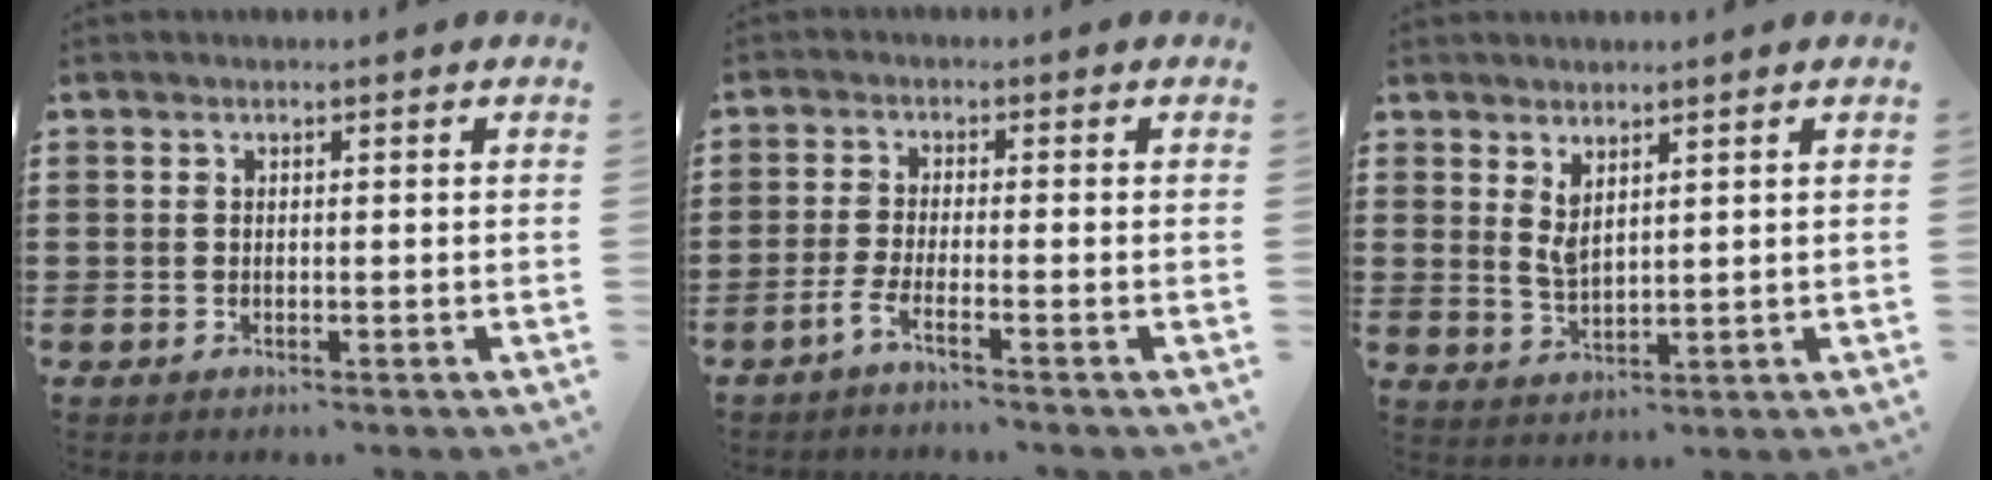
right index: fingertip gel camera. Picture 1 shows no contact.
{"total": 2.7, "force": [-1.9, -0.3, 1.8], "torque": [-0.047, -0.006, -0.042]}
{"total": 2.9, "force": [2.1, 1.0, 1.7], "torque": [-0.037, 0.002, 0.040]}